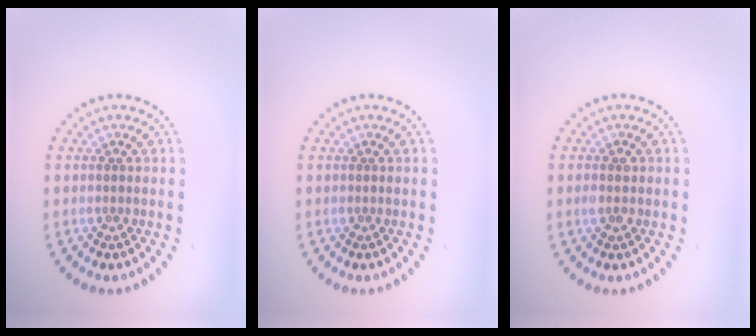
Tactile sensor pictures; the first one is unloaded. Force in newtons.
{"total": 0.0}
{"total": 1.1, "press": 1.1, "slide": 0.0}